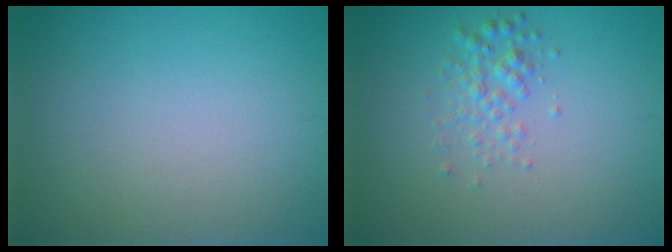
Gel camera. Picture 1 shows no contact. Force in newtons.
{"total": 1.9, "press": 1.9, "slide": 0.0}